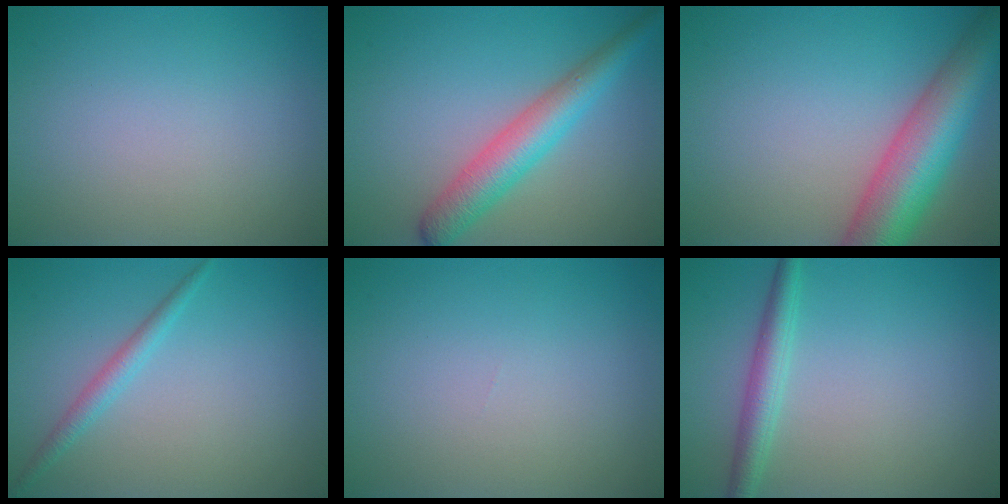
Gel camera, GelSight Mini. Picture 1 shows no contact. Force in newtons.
{"total": 4.8, "press": 4.8, "slide": 0.1}
{"total": 9.2, "press": 9.2, "slide": 0.5}
{"total": 1.7, "press": 1.7, "slide": 0.1}
{"total": 0.0}
{"total": 2.6, "press": 2.6, "slide": 0.1}